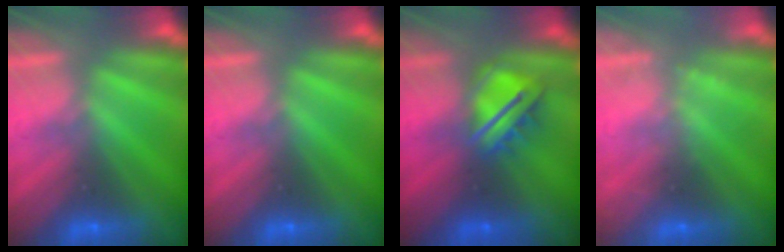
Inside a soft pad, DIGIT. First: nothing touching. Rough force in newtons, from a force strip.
{"total": 0.0}
{"total": 5.4}
{"total": 2.4}